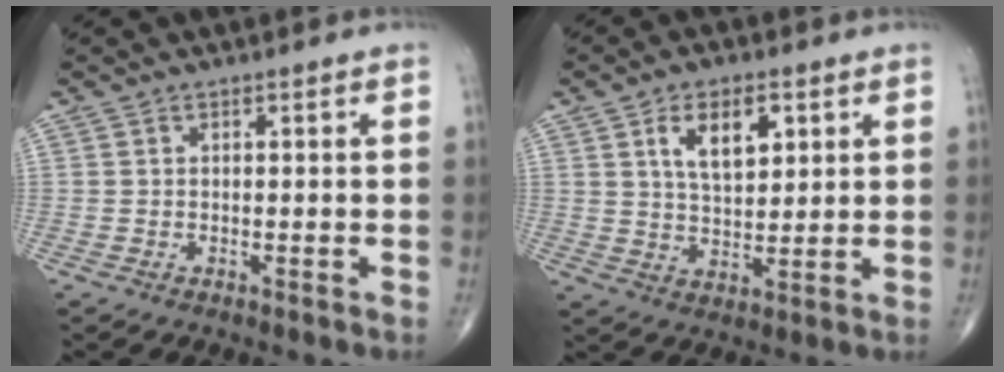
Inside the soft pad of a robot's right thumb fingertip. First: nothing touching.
{"total": 8.8, "force": [3.5, 4.6, 6.6], "torque": [-0.093, -0.016, 0.064]}